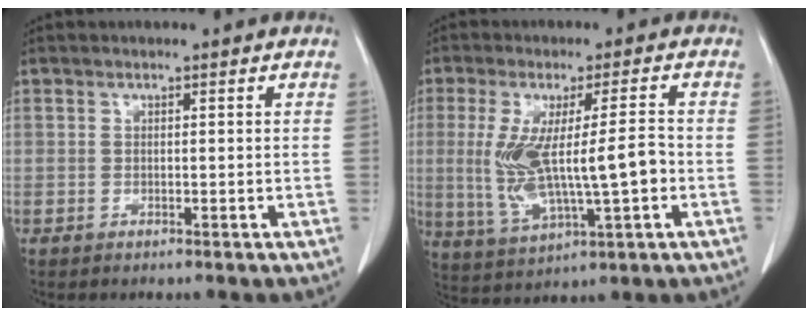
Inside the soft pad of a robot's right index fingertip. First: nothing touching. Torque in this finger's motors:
{"motor_torque": [0.71, -0.03, 0.44, 0.21]}